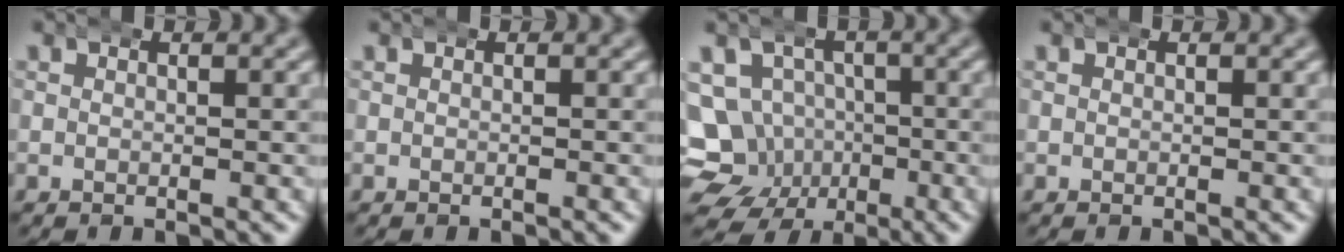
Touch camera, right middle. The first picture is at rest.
{"total": 0.0}
{"total": 15.4, "force": [-2.9, 14.1, 5.3], "torque": [-0.122, -0.057, -0.054]}
{"total": 0.0}